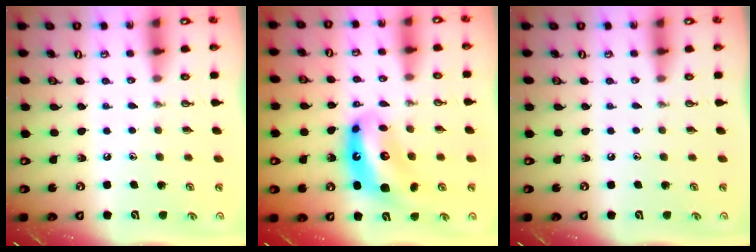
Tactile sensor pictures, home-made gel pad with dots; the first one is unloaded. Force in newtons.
{"total": 12.7, "press": 12.6, "slide": 1.3}
{"total": 0.0}